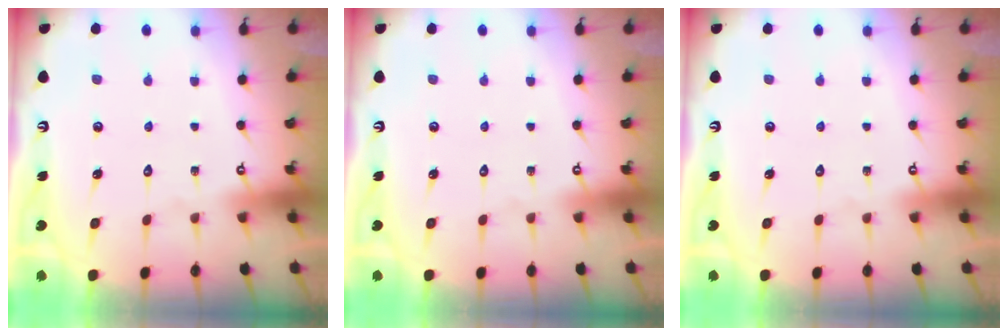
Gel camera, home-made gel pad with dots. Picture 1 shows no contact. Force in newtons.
{"total": 0.0}
{"total": 0.0}